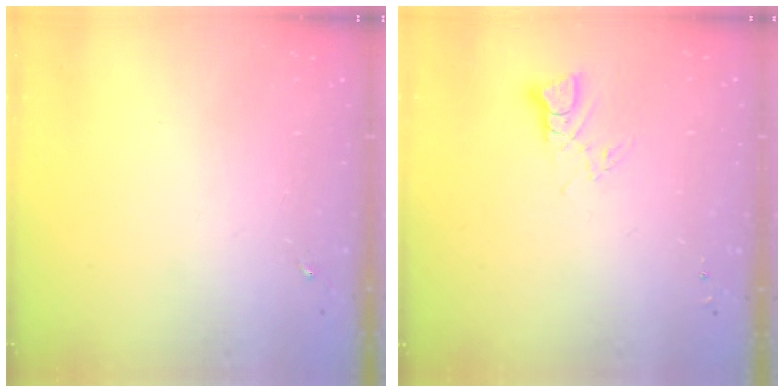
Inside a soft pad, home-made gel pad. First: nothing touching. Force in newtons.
{"total": 3.7, "press": 3.7, "slide": 0.4}